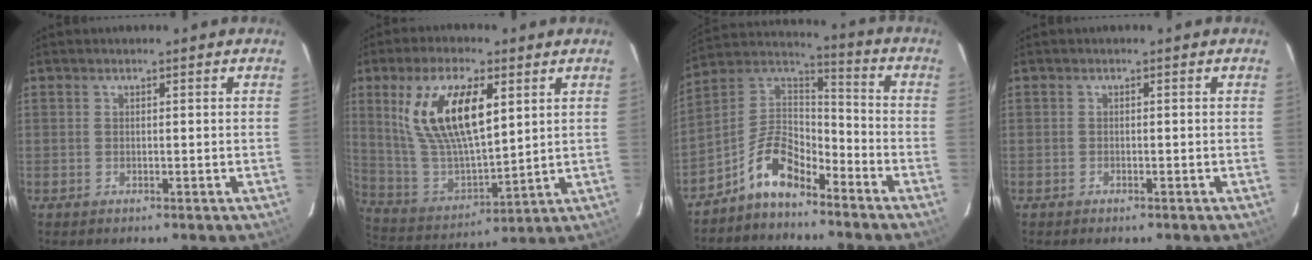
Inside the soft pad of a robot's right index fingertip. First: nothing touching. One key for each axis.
{"total": 17.3, "fx": 6.5, "fy": 7.0, "fz": 14.4, "tx": -0.278, "ty": 0.004, "tz": 0.137}
{"total": 11.3, "fx": -7.6, "fy": 5.0, "fz": 6.8, "tx": -0.154, "ty": 0.034, "tz": -0.151}
{"total": 0.9, "fx": -0.7, "fy": 0.5, "fz": 0.2, "tx": -0.006, "ty": 0.000, "tz": -0.012}